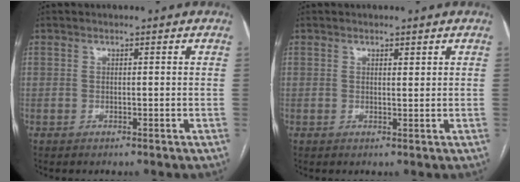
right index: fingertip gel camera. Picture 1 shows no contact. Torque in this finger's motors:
{"motor_torque": [0.02, 0.34, 0.04, -0.01]}